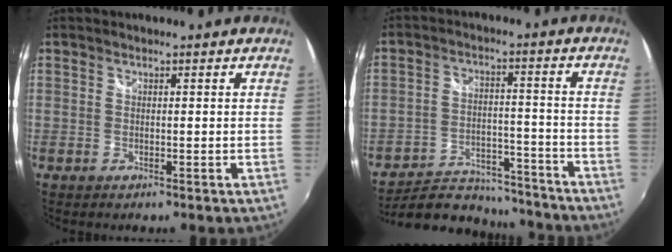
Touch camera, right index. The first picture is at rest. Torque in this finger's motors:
{"motor_torque": [-0.77, -0.63, -0.40, -0.21]}